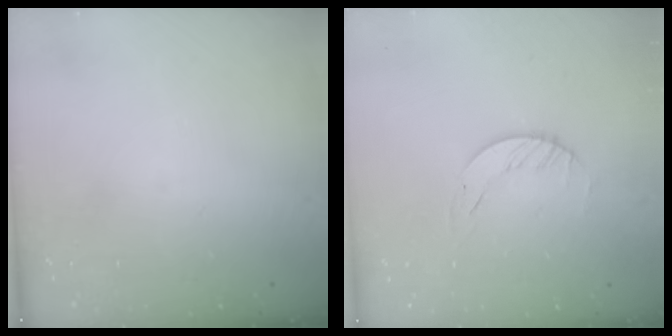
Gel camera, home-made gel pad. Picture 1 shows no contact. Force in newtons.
{"total": 2.3, "press": 2.3, "slide": 0.3}